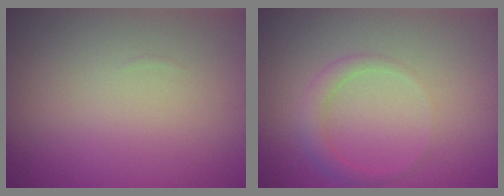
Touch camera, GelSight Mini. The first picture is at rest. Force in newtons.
{"total": 1.8, "press": 1.8, "slide": 0.1}